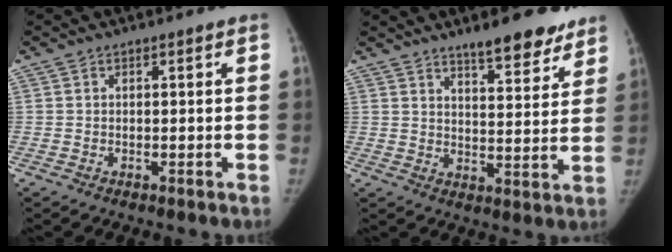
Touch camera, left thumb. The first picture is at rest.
{"total": 10.7, "force": [8.3, 3.2, 6.1], "torque": [-0.050, -0.053, 0.120]}